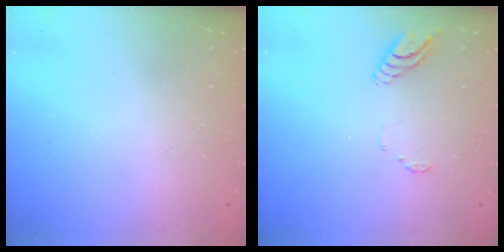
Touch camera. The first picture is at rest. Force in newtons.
{"total": 6.5, "press": 6.5, "slide": 0.4}